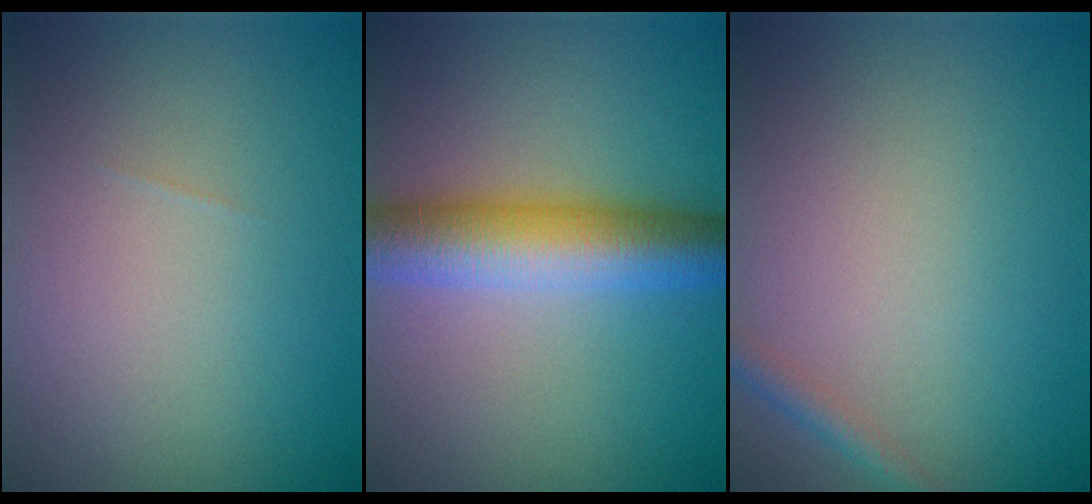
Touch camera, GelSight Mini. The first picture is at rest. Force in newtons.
{"total": 7.4, "press": 7.4, "slide": 0.2}
{"total": 1.4, "press": 1.4, "slide": 0.1}